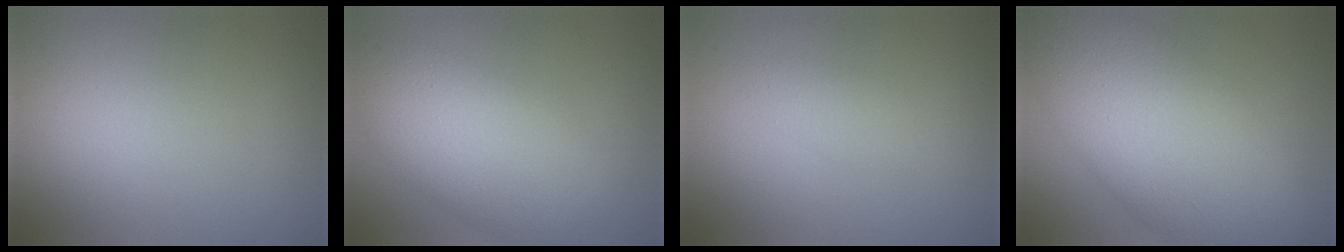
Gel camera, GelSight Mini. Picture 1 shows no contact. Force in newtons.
{"total": 7.5, "press": 7.5, "slide": 0.2}
{"total": 1.5, "press": 1.5, "slide": 0.1}
{"total": 12.7, "press": 12.7, "slide": 0.2}